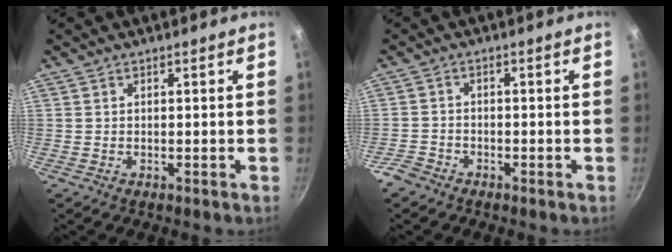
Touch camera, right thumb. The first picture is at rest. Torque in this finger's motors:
{"motor_torque": [0.25, -0.30, 0.01, -0.19, -0.04]}